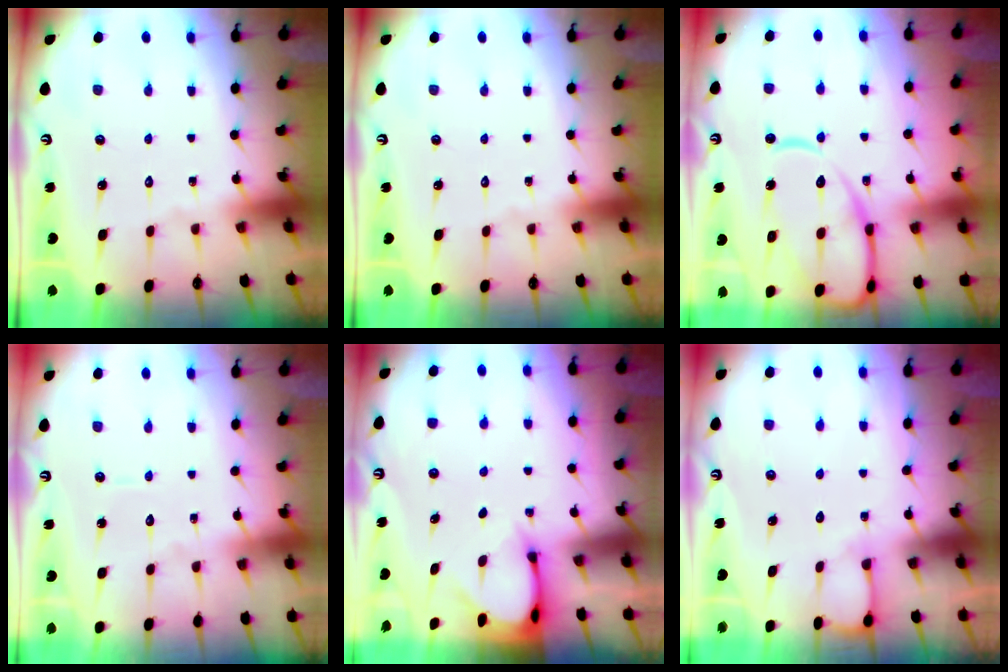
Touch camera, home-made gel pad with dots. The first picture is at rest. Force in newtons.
{"total": 0.0}
{"total": 14.8, "press": 14.7, "slide": 1.7}
{"total": 3.7, "press": 3.7, "slide": 0.4}
{"total": 3.1, "press": 3.1, "slide": 0.3}
{"total": 4.2, "press": 4.1, "slide": 0.3}